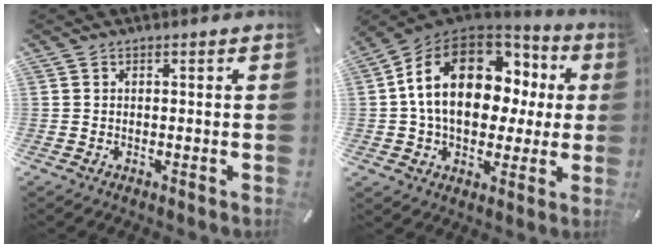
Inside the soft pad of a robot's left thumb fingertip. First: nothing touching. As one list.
[{"total": 20.8, "force": [4.0, 14.4, 14.5], "torque": [-0.264, -0.002, 0.069]}]